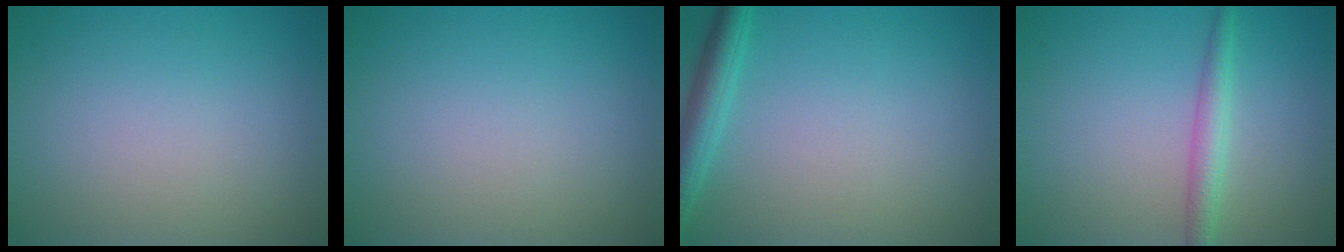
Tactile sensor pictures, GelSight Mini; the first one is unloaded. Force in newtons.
{"total": 0.0}
{"total": 3.0, "press": 3.0, "slide": 0.1}
{"total": 2.3, "press": 2.3, "slide": 0.0}